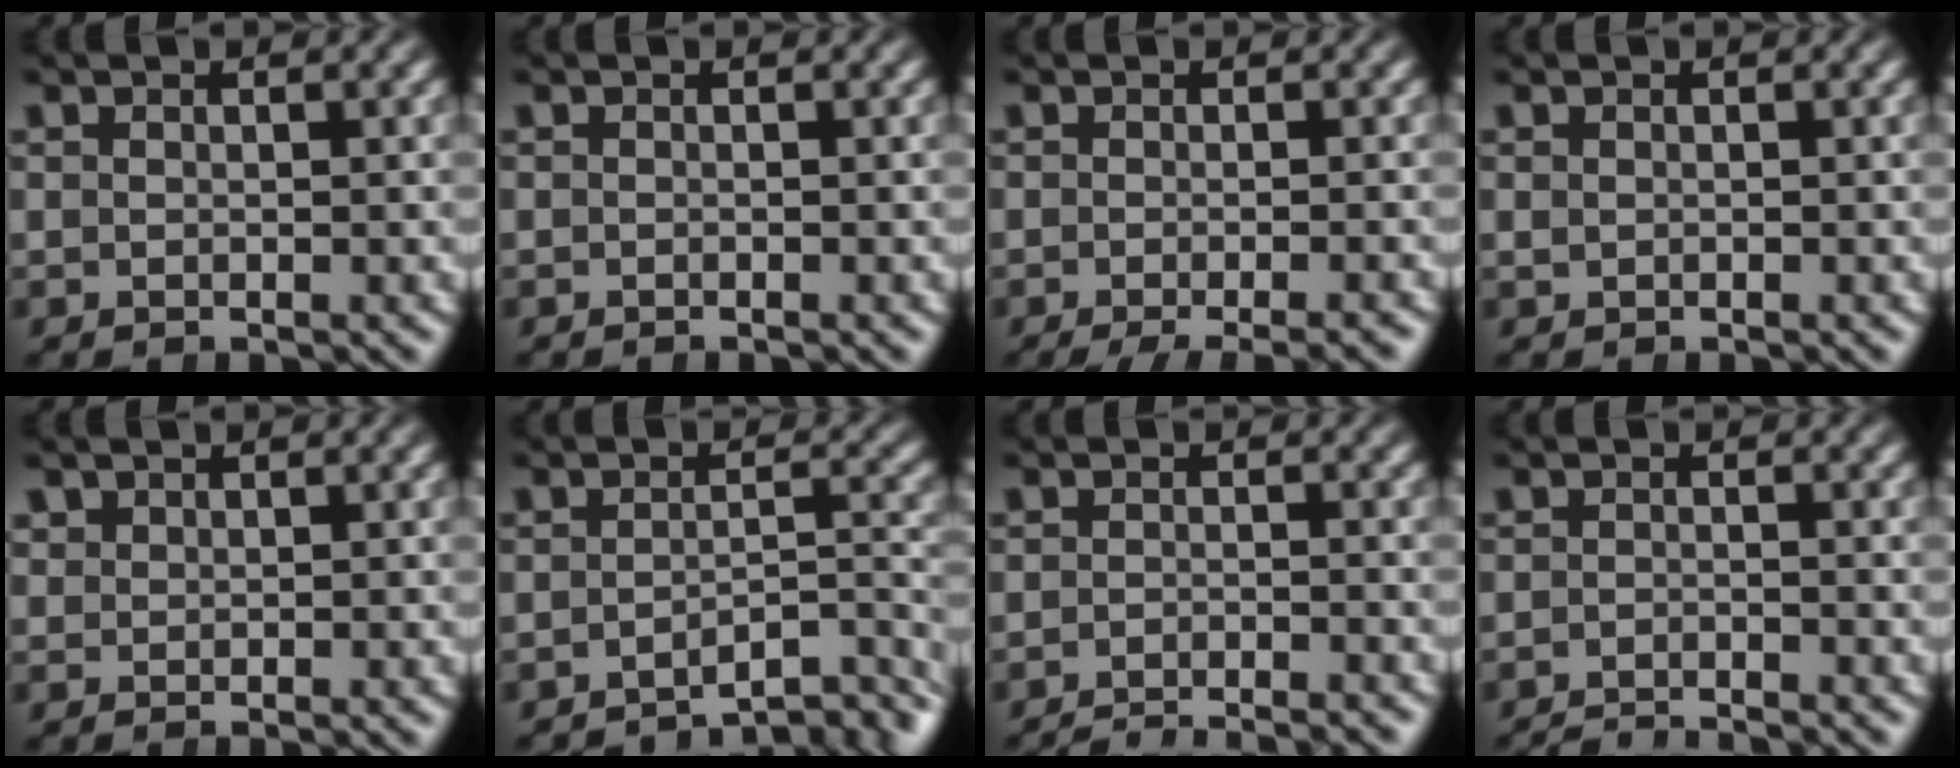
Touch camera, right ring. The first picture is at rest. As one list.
[{"total": 0.5, "force": [-0.4, 0.3, 0.0], "torque": [-0.004, 0.001, -0.011]}, {"total": 5.6, "force": [-4.8, 1.8, 2.3], "torque": [-0.034, -0.007, -0.069]}, {"total": 0.0}, {"total": 1.1, "force": [0.8, 0.7, 0.0], "torque": [0.002, 0.000, 0.020]}, {"total": 6.5, "force": [-5.5, 1.7, 3.0], "torque": [-0.022, -0.009, -0.086]}, {"total": 5.5, "force": [-5.4, 0.9, 0.6], "torque": [0.003, -0.012, -0.087]}, {"total": 3.8, "force": [-3.8, 0.5, 0.0], "torque": [0.003, -0.011, -0.064]}]